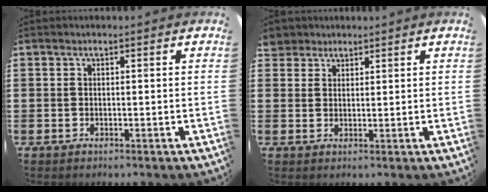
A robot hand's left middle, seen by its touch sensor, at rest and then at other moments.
{"total": 2.8, "force": [2.5, 1.3, 0.0], "torque": [0.002, 0.002, 0.047]}